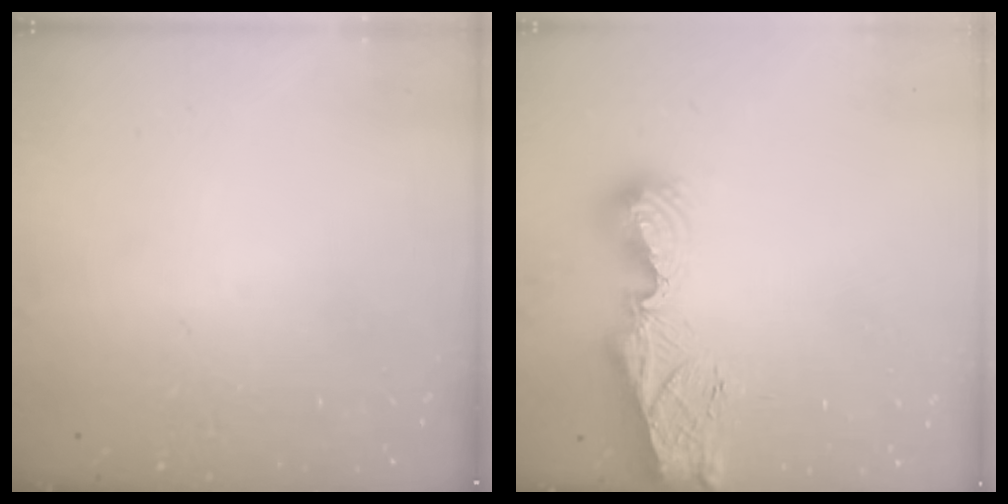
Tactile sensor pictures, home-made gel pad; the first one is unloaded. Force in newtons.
{"total": 9.2, "press": 9.2, "slide": 1.1}